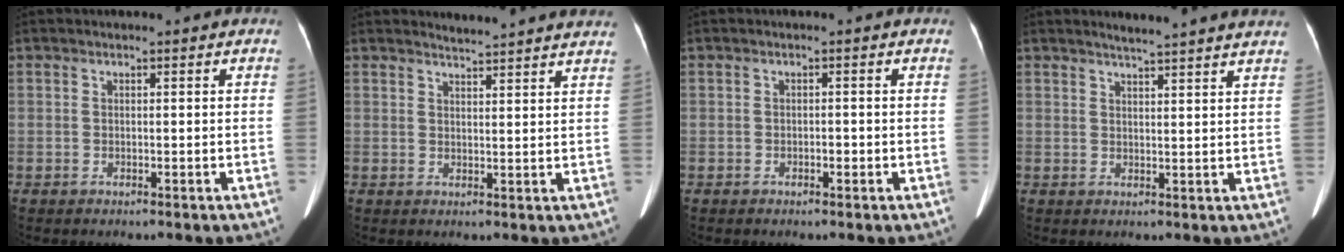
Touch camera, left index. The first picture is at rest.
{"total": 8.4, "force": [8.2, -0.5, 1.8], "torque": [-0.026, -0.005, 0.084]}
{"total": 0.9, "force": [-0.5, 0.4, 0.7], "torque": [-0.009, 0.001, -0.007]}
{"total": 9.2, "force": [8.4, -0.5, 3.6], "torque": [-0.051, 0.008, 0.091]}